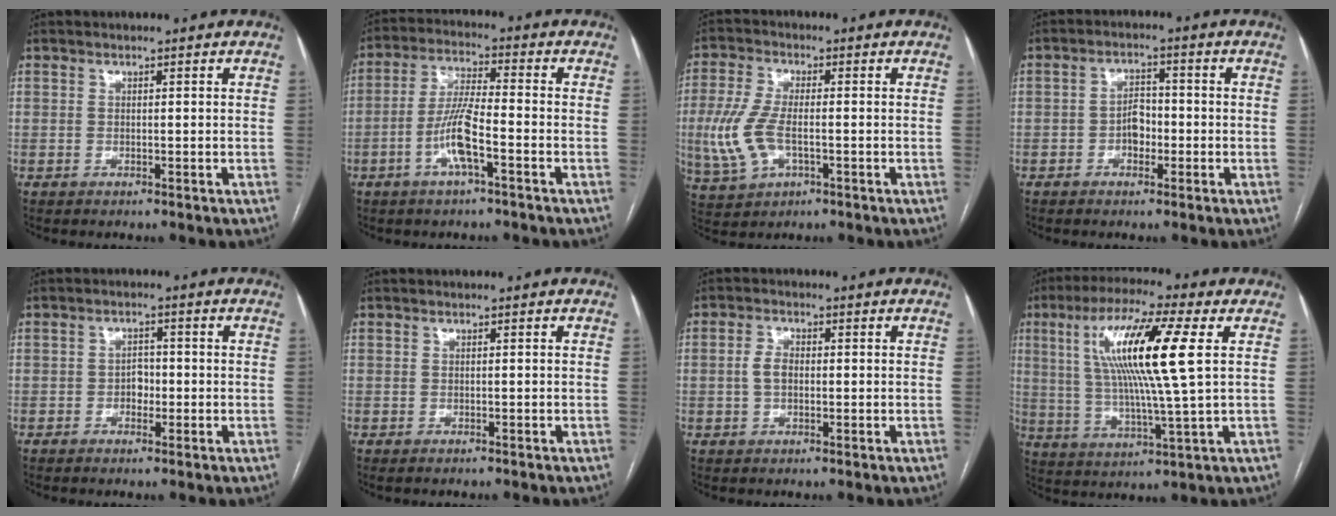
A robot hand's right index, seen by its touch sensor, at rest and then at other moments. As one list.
[{"total": 7.9, "force": [-3.0, 1.0, 7.3], "torque": [-0.151, 0.002, -0.061]}, {"total": 8.6, "force": [-1.5, 4.0, 7.4], "torque": [-0.185, -0.002, -0.025]}, {"total": 3.7, "force": [-1.1, 2.3, 2.6], "torque": [-0.043, 0.011, -0.021]}, {"total": 2.4, "force": [-0.7, 1.7, 1.5], "torque": [-0.018, 0.008, -0.013]}, {"total": 1.6, "force": [-1.4, 0.3, 0.8], "torque": [-0.011, -0.004, -0.016]}, {"total": 3.1, "force": [-0.1, 1.9, 2.5], "torque": [-0.054, 0.010, -0.003]}, {"total": 15.4, "force": [3.8, 0.0, 14.9], "torque": [-0.288, 0.009, 0.062]}]